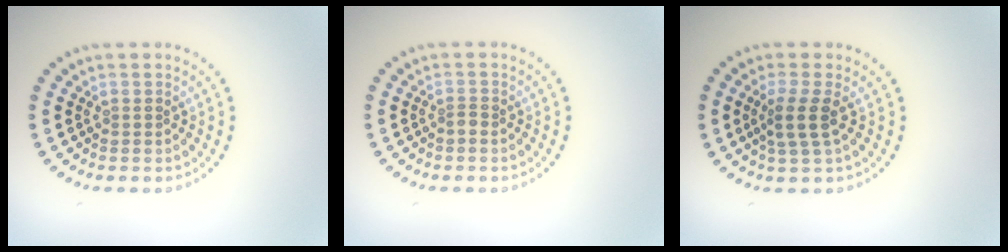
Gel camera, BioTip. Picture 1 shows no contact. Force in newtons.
{"total": 0.7, "press": 0.5, "slide": 0.4}
{"total": 2.6, "press": 2.1, "slide": 1.5}